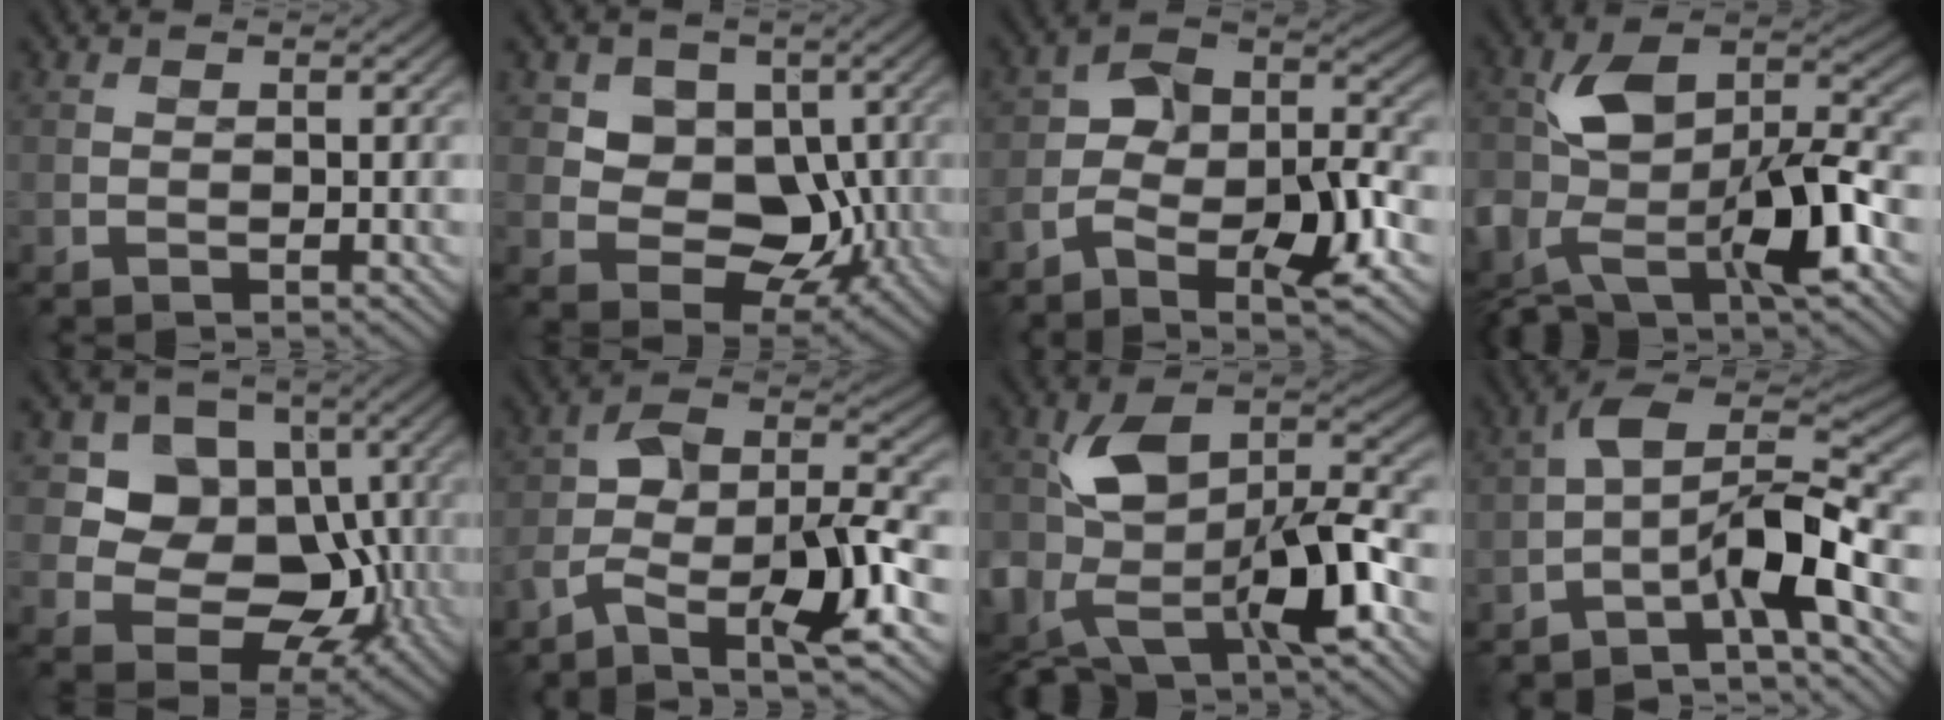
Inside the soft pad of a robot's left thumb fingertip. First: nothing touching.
{"total": 7.5, "force": [0.8, 6.2, 4.1], "torque": [-0.075, -0.015, -0.001]}
{"total": 10.6, "force": [-4.5, 5.1, 8.1], "torque": [-0.145, -0.004, -0.090]}
{"total": 14.4, "force": [-3.9, 8.1, 11.2], "torque": [-0.222, -0.013, -0.066]}
{"total": 10.1, "force": [0.5, 8.5, 5.4], "torque": [-0.101, -0.022, -0.010]}
{"total": 10.9, "force": [-5.6, 3.7, 8.6], "torque": [-0.153, -0.001, -0.113]}
{"total": 15.6, "force": [-3.2, 9.6, 11.9], "torque": [-0.236, -0.022, -0.052]}
{"total": 9.8, "force": [-4.4, 2.8, 8.3], "torque": [-0.133, 0.019, -0.090]}